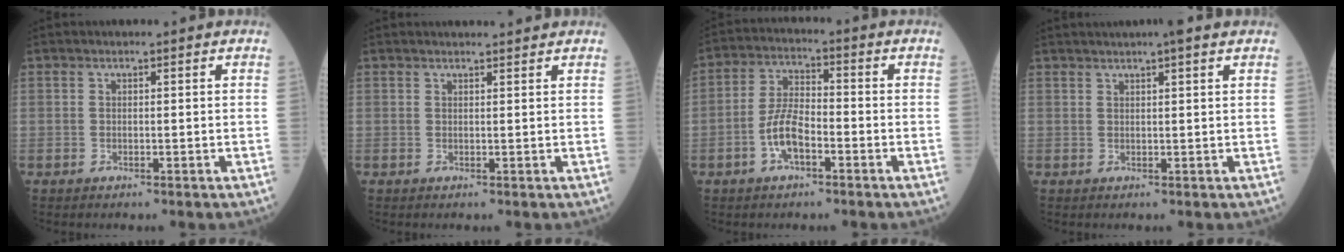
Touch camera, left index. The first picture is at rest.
{"total": 4.0, "force": [3.9, 0.3, 1.0], "torque": [-0.013, 0.021, 0.048]}
{"total": 6.4, "force": [-2.8, 2.4, 5.3], "torque": [-0.112, 0.009, -0.056]}
{"total": 4.7, "force": [3.6, 0.0, 3.0], "torque": [-0.046, 0.028, 0.055]}